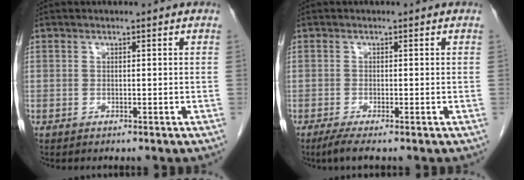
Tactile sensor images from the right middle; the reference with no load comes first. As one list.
[{"total": 2.4, "force": [-1.7, 0.0, 1.7], "torque": [-0.039, -0.009, -0.034]}]